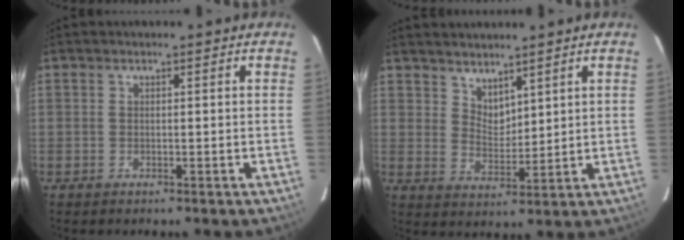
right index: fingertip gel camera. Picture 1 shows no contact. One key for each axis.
{"total": 5.0, "fx": 4.3, "fy": 2.1, "fz": 1.6, "tx": -0.021, "ty": -0.003, "tz": 0.083}